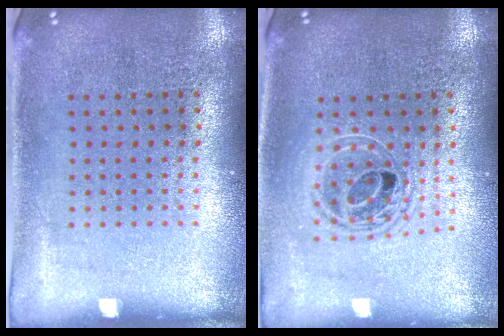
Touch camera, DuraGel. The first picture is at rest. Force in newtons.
{"total": 1.6, "press": 1.4, "slide": 0.9}